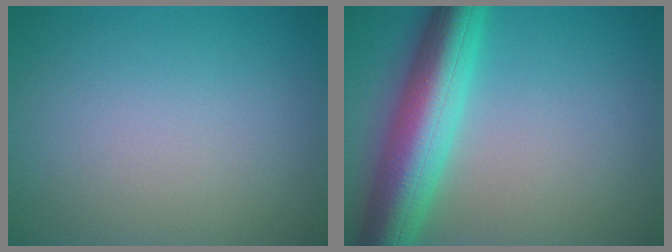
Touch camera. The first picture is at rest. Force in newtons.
{"total": 9.1, "press": 9.0, "slide": 0.5}